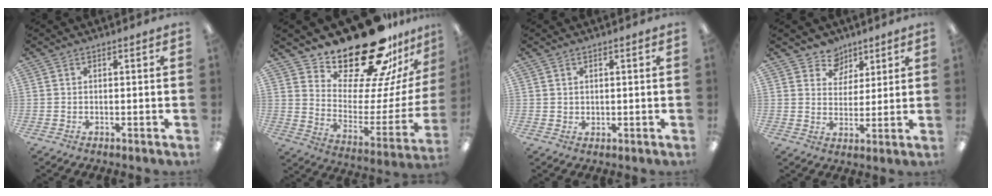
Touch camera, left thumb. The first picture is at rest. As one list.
[{"total": 25.6, "force": [21.1, 8.4, 11.8], "torque": [-0.173, -0.159, 0.363]}, {"total": 1.3, "force": [0.9, 0.9, 0.2], "torque": [-0.004, 0.001, 0.018]}, {"total": 7.1, "force": [5.0, 5.0, 0.2], "torque": [-0.003, -0.036, 0.094]}]